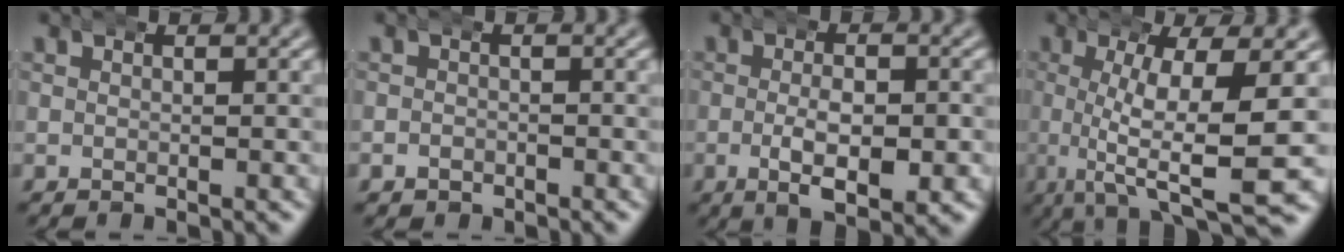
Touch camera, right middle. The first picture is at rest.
{"total": 1.3, "force": [-0.7, 1.1, -0.1], "torque": [-0.005, -0.009, -0.008]}
{"total": 5.7, "force": [-1.1, 2.4, 5.1], "torque": [-0.073, -0.002, -0.019]}
{"total": 9.4, "force": [-3.0, 2.5, 8.6], "torque": [-0.145, -0.022, -0.034]}